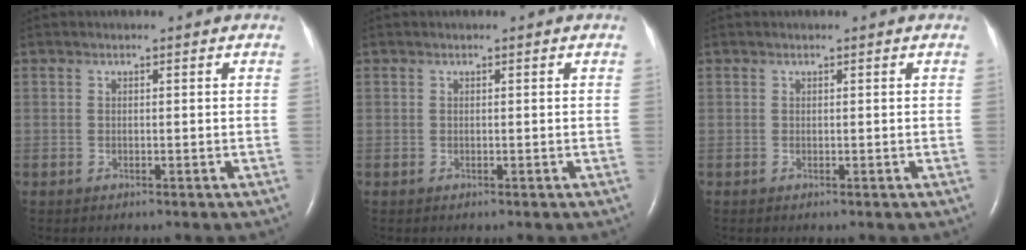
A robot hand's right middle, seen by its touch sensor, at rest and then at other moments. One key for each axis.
{"total": 0.0}
{"total": 0.0}